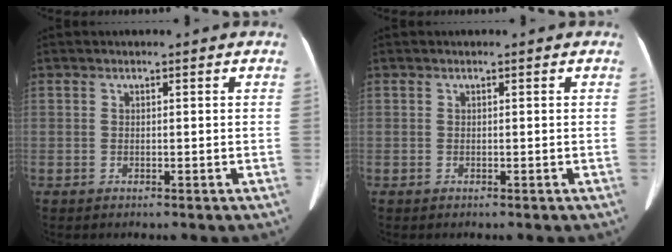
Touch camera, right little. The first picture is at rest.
{"total": 0.0}